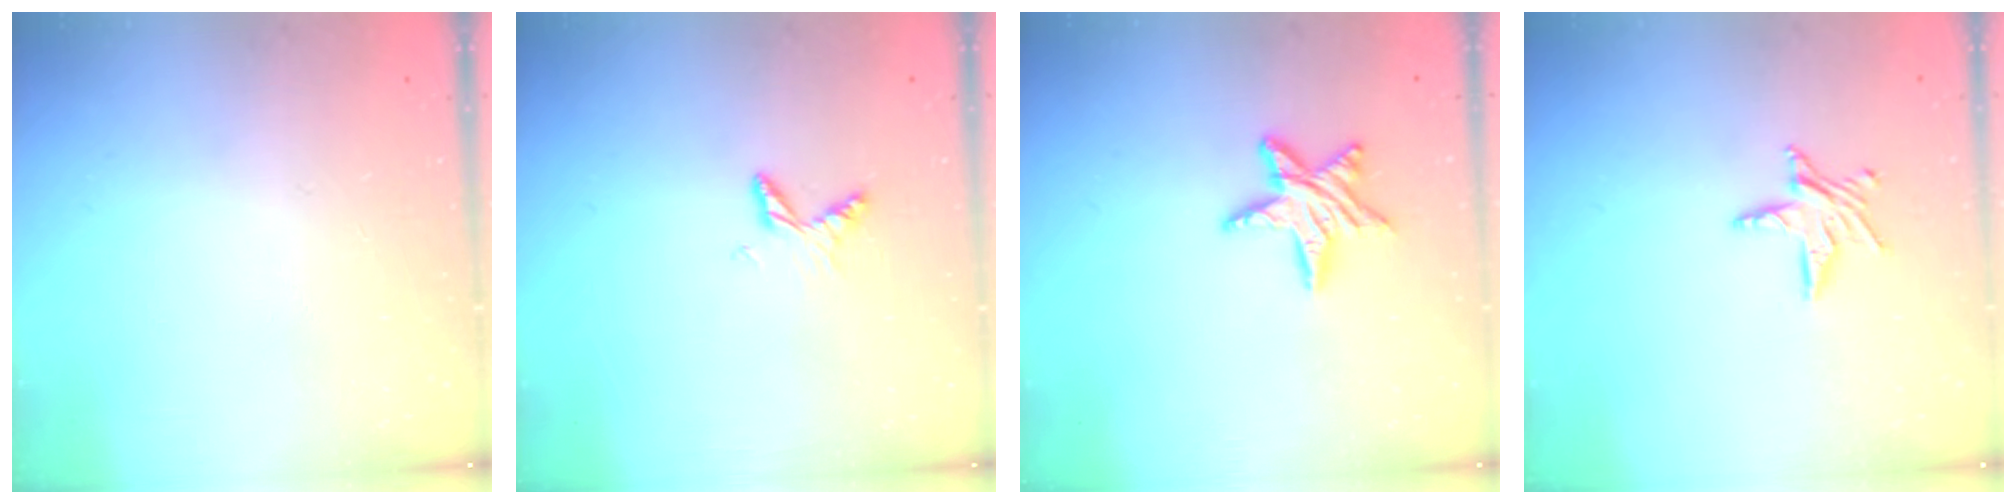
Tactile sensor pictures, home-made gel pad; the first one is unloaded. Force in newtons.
{"total": 5.5, "press": 5.5, "slide": 0.6}
{"total": 10.1, "press": 10.1, "slide": 0.5}
{"total": 7.0, "press": 7.0, "slide": 0.5}